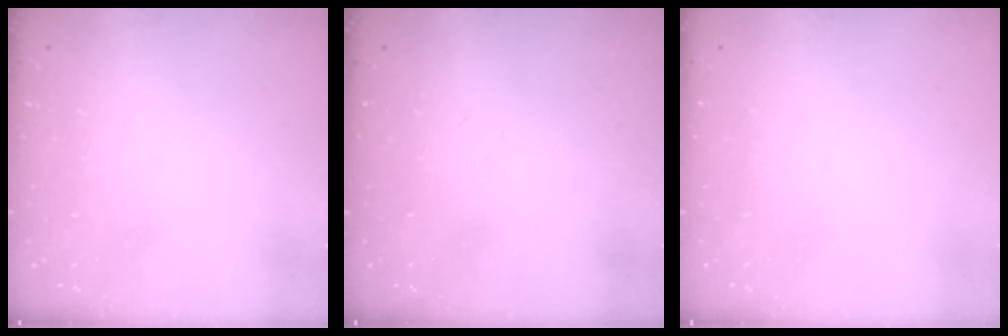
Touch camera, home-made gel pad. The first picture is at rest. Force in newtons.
{"total": 0.0}
{"total": 1.3, "press": 1.3, "slide": 0.2}